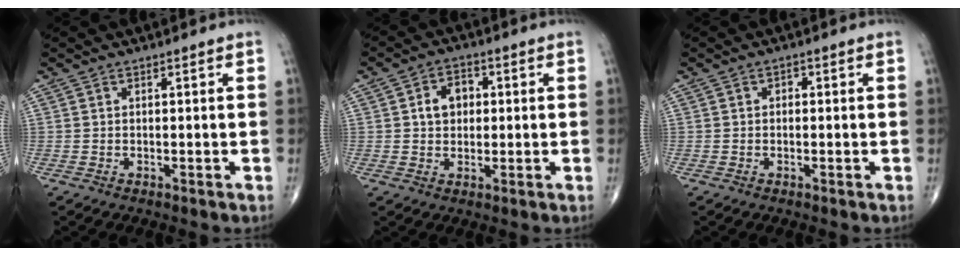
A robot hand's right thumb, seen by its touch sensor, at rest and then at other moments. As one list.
[{"total": 5.6, "force": [0.8, 4.3, 3.5], "torque": [-0.040, 0.011, 0.009]}, {"total": 0.8, "force": [-0.1, 0.7, 0.5], "torque": [0.001, 0.003, -0.007]}]